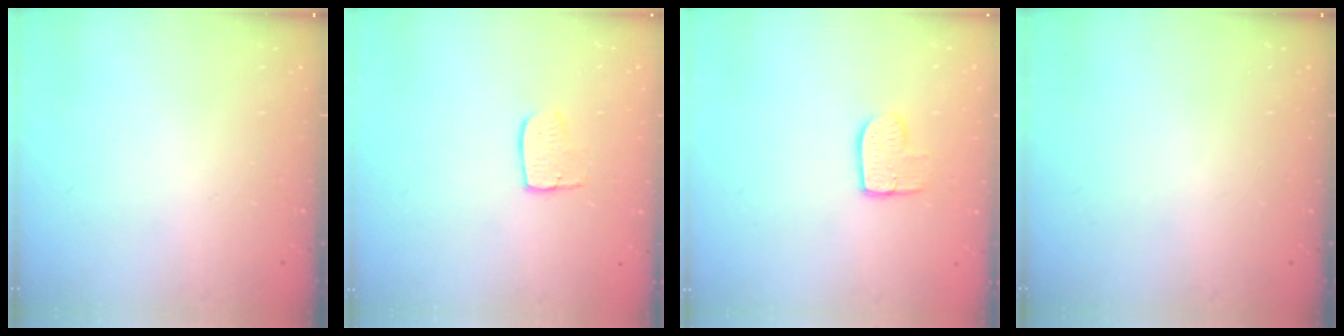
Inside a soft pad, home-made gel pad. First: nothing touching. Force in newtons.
{"total": 5.9, "press": 5.9, "slide": 0.3}
{"total": 7.9, "press": 7.9, "slide": 0.5}
{"total": 0.0}